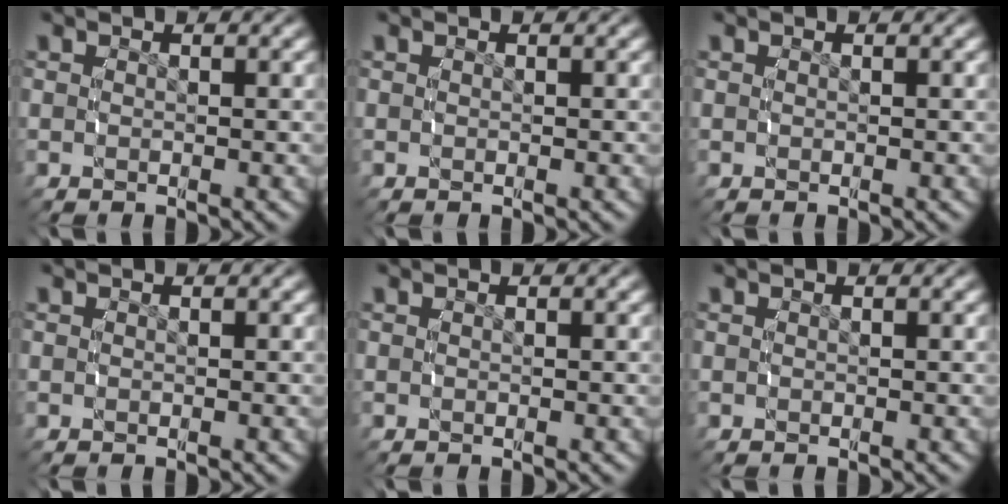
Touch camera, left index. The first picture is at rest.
{"total": 0.0}
{"total": 0.0}
{"total": 0.0}
{"total": 0.0}
{"total": 0.0}